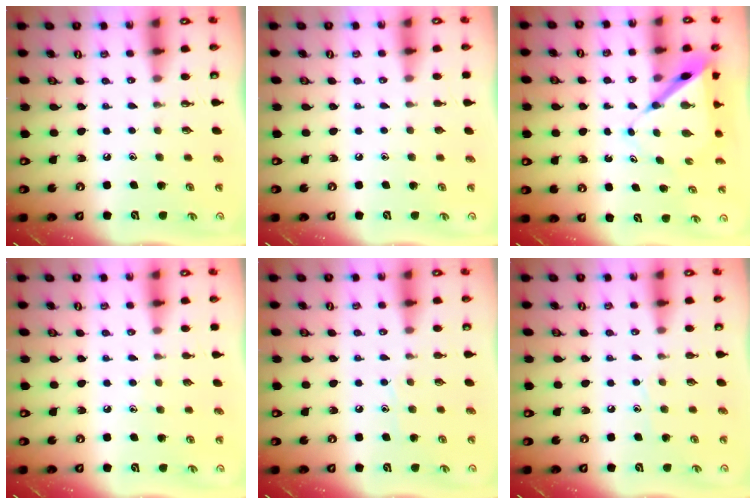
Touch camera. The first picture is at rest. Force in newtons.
{"total": 0.0}
{"total": 7.4, "press": 7.4, "slide": 0.6}
{"total": 4.0, "press": 4.0, "slide": 0.4}
{"total": 6.5, "press": 6.5, "slide": 0.7}
{"total": 5.5, "press": 5.5, "slide": 0.5}